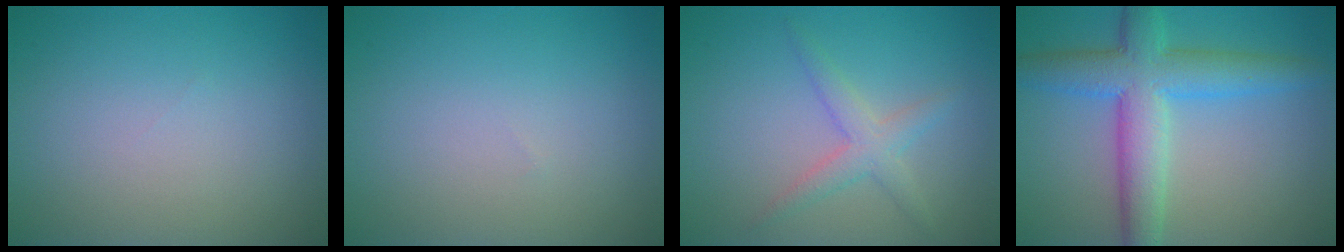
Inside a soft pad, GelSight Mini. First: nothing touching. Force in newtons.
{"total": 0.0}
{"total": 2.4, "press": 2.4, "slide": 0.0}
{"total": 7.2, "press": 7.2, "slide": 0.1}